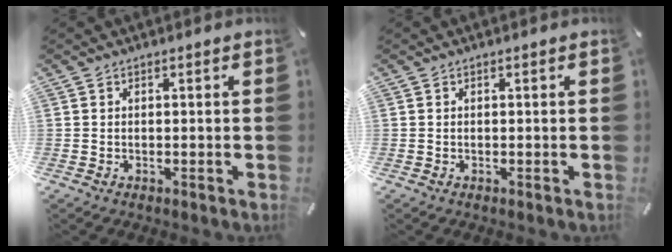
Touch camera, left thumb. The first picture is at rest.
{"total": 0.0}